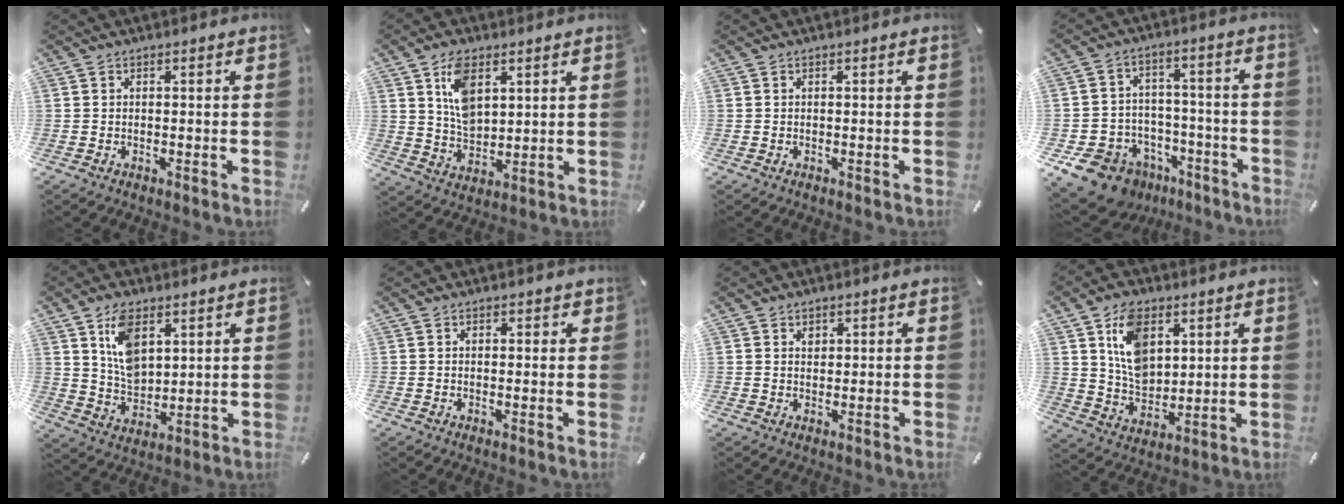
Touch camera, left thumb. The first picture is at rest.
{"total": 8.9, "force": [4.1, 5.3, 5.9], "torque": [-0.119, -0.005, 0.075]}
{"total": 0.0}
{"total": 12.7, "force": [-7.6, 9.3, 4.0], "torque": [-0.062, 0.059, -0.123]}
{"total": 9.5, "force": [4.6, 5.9, 5.9], "torque": [-0.113, -0.012, 0.084]}
{"total": 0.9, "force": [0.3, 0.7, 0.4], "torque": [-0.001, 0.002, 0.001]}
{"total": 1.4, "force": [0.7, 1.1, 0.3], "torque": [0.009, -0.006, 0.011]}
{"total": 11.2, "force": [4.7, 7.8, 6.6], "torque": [-0.121, -0.005, 0.088]}